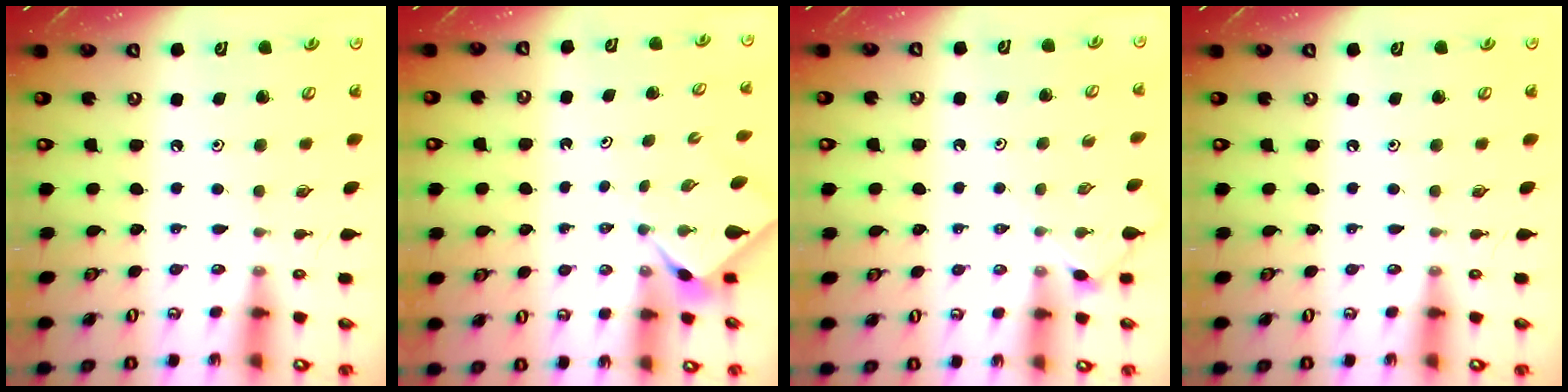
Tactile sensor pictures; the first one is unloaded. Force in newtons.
{"total": 2.3, "press": 2.2, "slide": 0.3}
{"total": 3.3, "press": 3.3, "slide": 0.5}
{"total": 0.0}